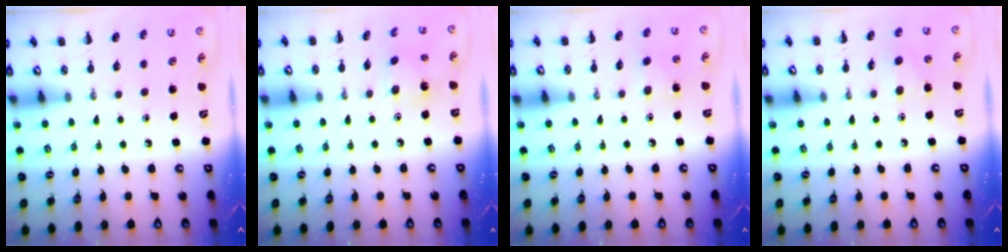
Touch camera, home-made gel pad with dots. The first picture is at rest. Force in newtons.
{"total": 1.7, "press": 1.7, "slide": 0.5}
{"total": 4.8, "press": 4.6, "slide": 1.4}
{"total": 2.5, "press": 2.4, "slide": 0.8}